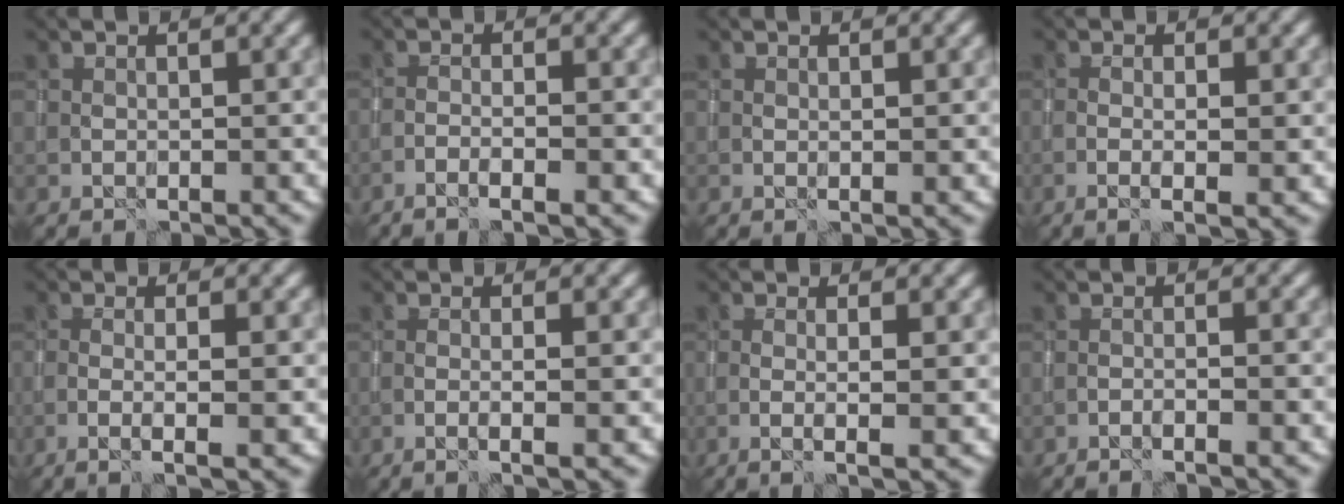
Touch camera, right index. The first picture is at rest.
{"total": 2.6, "force": [-1.6, 0.0, 2.1], "torque": [-0.044, 0.008, -0.033]}
{"total": 0.7, "force": [0.2, 0.0, 0.7], "torque": [-0.011, -0.001, 0.003]}
{"total": 2.5, "force": [-0.5, 0.2, 2.4], "torque": [-0.048, -0.003, -0.011]}
{"total": 3.3, "force": [-0.8, 0.5, 3.1], "torque": [-0.052, 0.000, -0.020]}
{"total": 2.6, "force": [-0.7, 0.3, 2.5], "torque": [-0.038, 0.004, -0.018]}
{"total": 3.3, "force": [-0.3, 0.5, 3.3], "torque": [-0.051, 0.000, -0.009]}
{"total": 2.1, "force": [-1.5, -0.1, 1.5], "torque": [-0.030, 0.013, -0.029]}